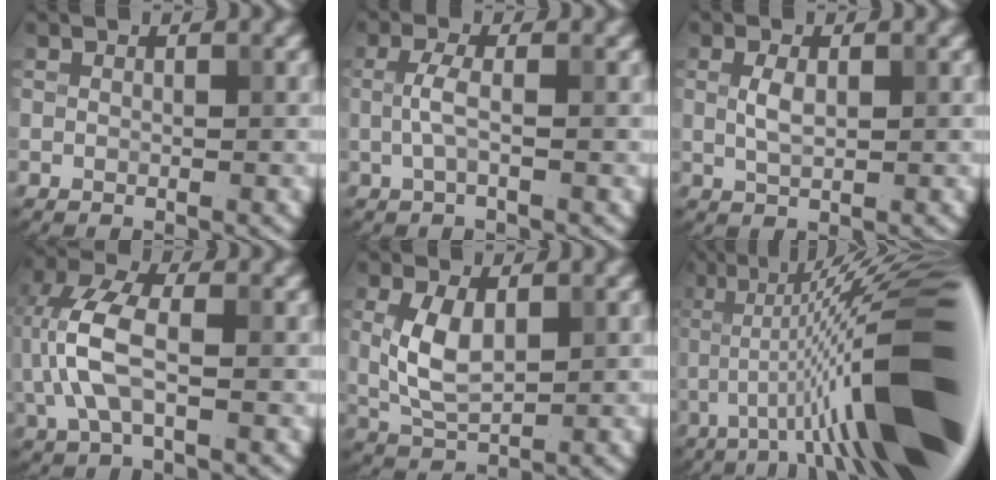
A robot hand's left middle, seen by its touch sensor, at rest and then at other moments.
{"total": 2.0, "force": [-0.2, 0.5, 1.9], "torque": [-0.043, 0.003, -0.006]}
{"total": 1.9, "force": [0.4, 0.9, 1.6], "torque": [-0.038, 0.001, 0.009]}
{"total": 5.7, "force": [-0.3, 2.7, 5.0], "torque": [-0.124, 0.011, -0.012]}
{"total": 4.3, "force": [0.6, 2.3, 3.6], "torque": [-0.080, 0.002, 0.016]}
{"total": 16.6, "force": [-3.5, 3.2, 15.9], "torque": [-0.226, 0.025, -0.057]}